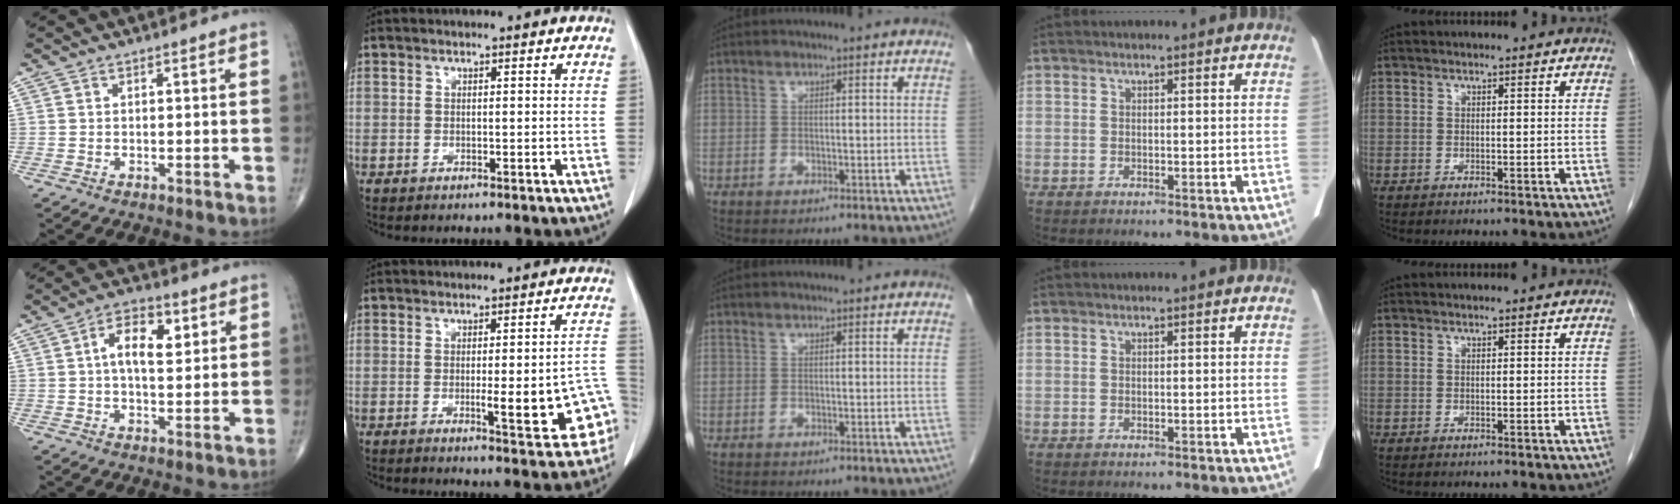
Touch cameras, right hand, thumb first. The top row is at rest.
{"thumb": {"total": 8.3, "force": [2.0, 4.3, 6.8], "torque": [-0.094, 0.005, 0.028]}, "index": {"total": 11.4, "force": [-3.2, 2.1, 10.7], "torque": [-0.095, 0.015, -0.035]}}